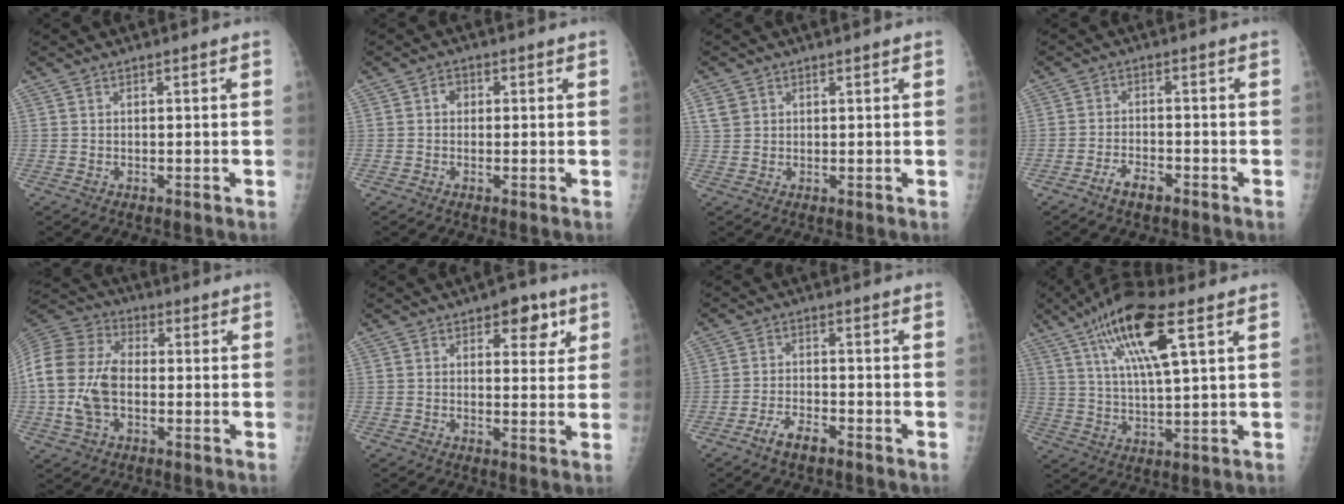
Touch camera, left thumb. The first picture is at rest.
{"total": 2.0, "force": [0.2, 1.7, 1.0], "torque": [-0.004, 0.005, -0.002]}
{"total": 3.6, "force": [1.9, 2.6, 1.4], "torque": [-0.026, 0.002, 0.046]}
{"total": 3.6, "force": [-2.5, 1.4, 2.1], "torque": [-0.044, 0.015, -0.045]}
{"total": 16.3, "force": [-1.6, 10.6, 12.3], "torque": [-0.272, 0.022, -0.032]}
{"total": 6.2, "force": [3.2, 3.2, 4.3], "torque": [-0.024, -0.010, 0.035]}
{"total": 4.4, "force": [-3.1, 1.5, 2.7], "torque": [-0.057, 0.017, -0.056]}
{"total": 14.3, "force": [6.5, 3.5, 12.2], "torque": [-0.229, -0.011, 0.118]}